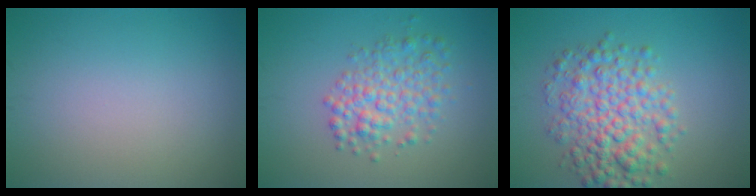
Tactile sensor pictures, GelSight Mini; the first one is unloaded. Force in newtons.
{"total": 3.9, "press": 3.9, "slide": 0.2}
{"total": 6.2, "press": 6.2, "slide": 0.1}